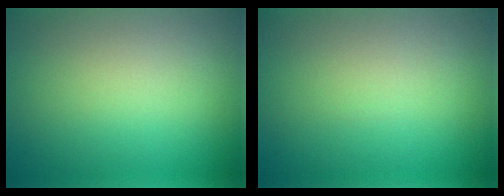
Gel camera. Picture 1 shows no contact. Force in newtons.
{"total": 0.0}